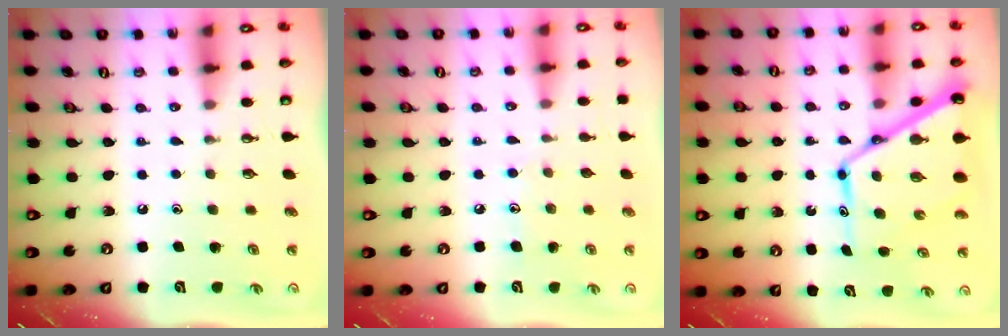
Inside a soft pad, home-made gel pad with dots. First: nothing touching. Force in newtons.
{"total": 5.8, "press": 5.8, "slide": 0.6}
{"total": 16.5, "press": 16.4, "slide": 1.5}